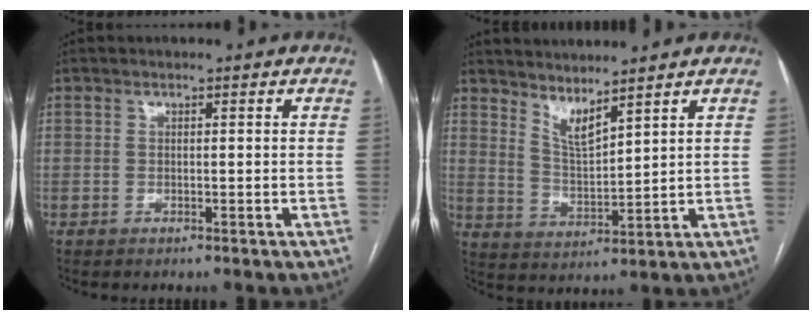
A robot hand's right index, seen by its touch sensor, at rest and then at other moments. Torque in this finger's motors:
{"motor_torque": [-0.09, 0.26, 0.00, 0.02]}